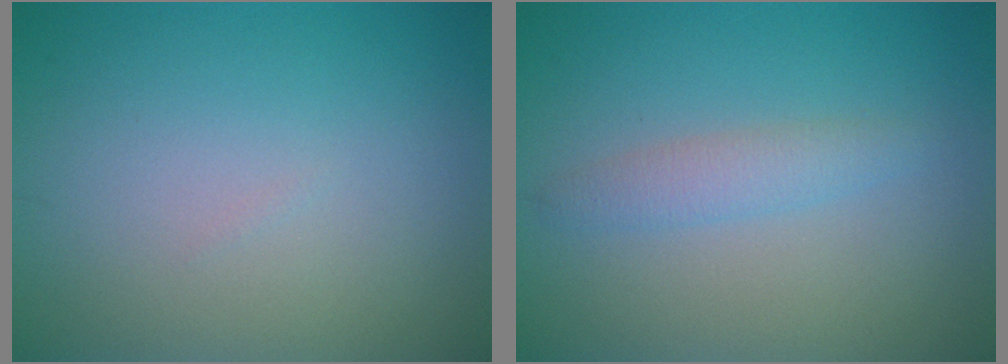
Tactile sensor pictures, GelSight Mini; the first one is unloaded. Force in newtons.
{"total": 1.8, "press": 1.8, "slide": 0.1}